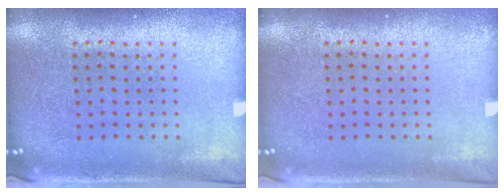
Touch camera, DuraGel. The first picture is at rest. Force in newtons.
{"total": 0.0}